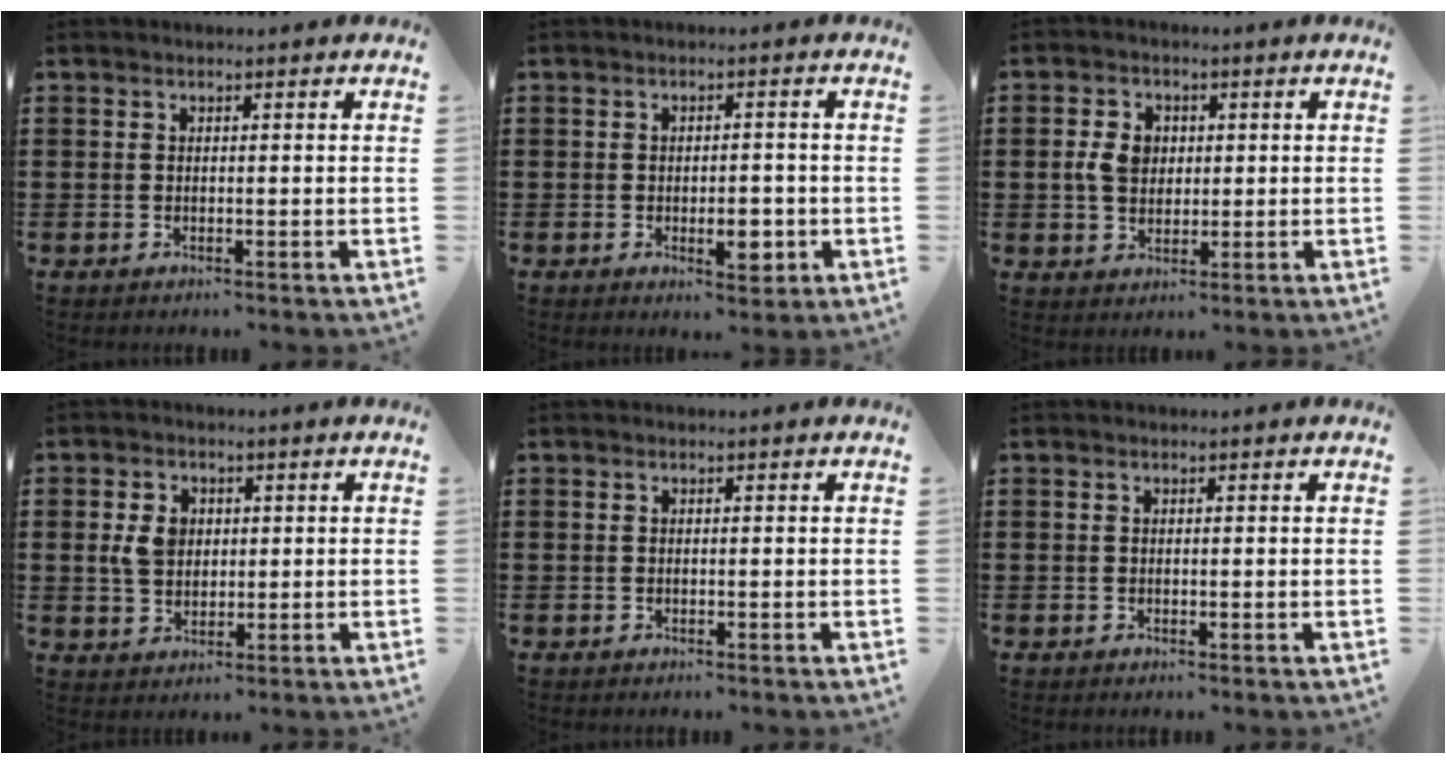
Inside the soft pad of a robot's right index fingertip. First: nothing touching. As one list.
[{"total": 4.2, "force": [-1.3, 1.9, 3.5], "torque": [-0.051, 0.002, -0.024]}, {"total": 4.4, "force": [0.3, 3.3, 3.0], "torque": [-0.082, 0.006, -0.003]}, {"total": 4.5, "force": [0.6, 3.3, 3.1], "torque": [-0.085, 0.004, 0.003]}, {"total": 0.0}, {"total": 0.0}]